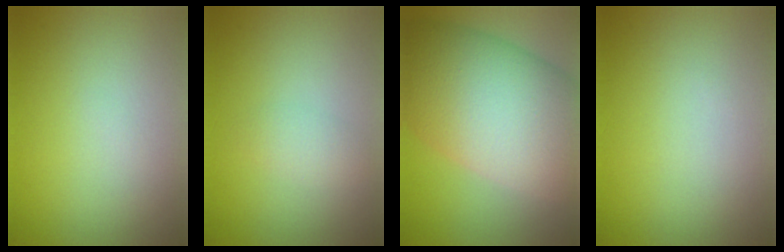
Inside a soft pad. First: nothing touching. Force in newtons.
{"total": 1.4, "press": 1.4, "slide": 0.0}
{"total": 14.2, "press": 14.2, "slide": 0.9}
{"total": 0.0}